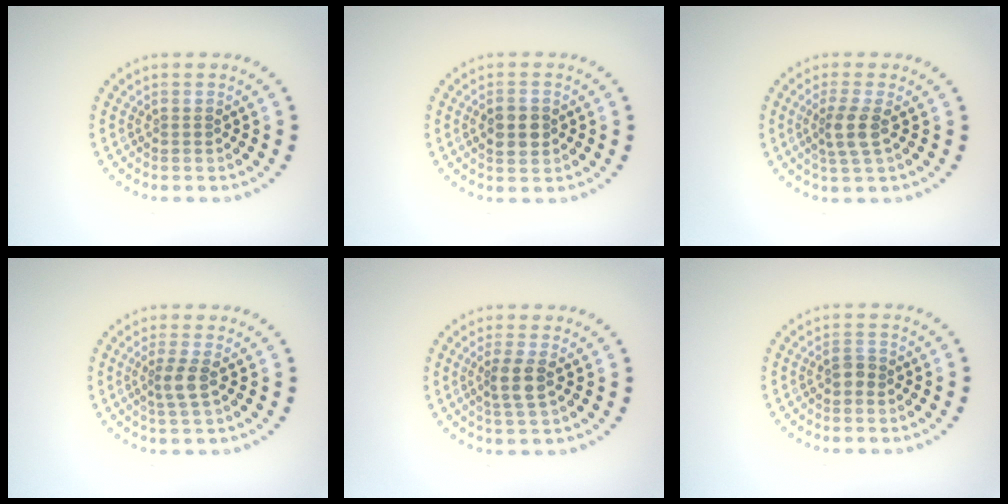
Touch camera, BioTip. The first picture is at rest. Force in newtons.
{"total": 3.0, "press": 3.0, "slide": 0.1}
{"total": 2.5, "press": 2.1, "slide": 1.3}
{"total": 2.0, "press": 1.7, "slide": 1.2}
{"total": 2.2, "press": 1.9, "slide": 1.2}
{"total": 1.3, "press": 1.2, "slide": 0.4}